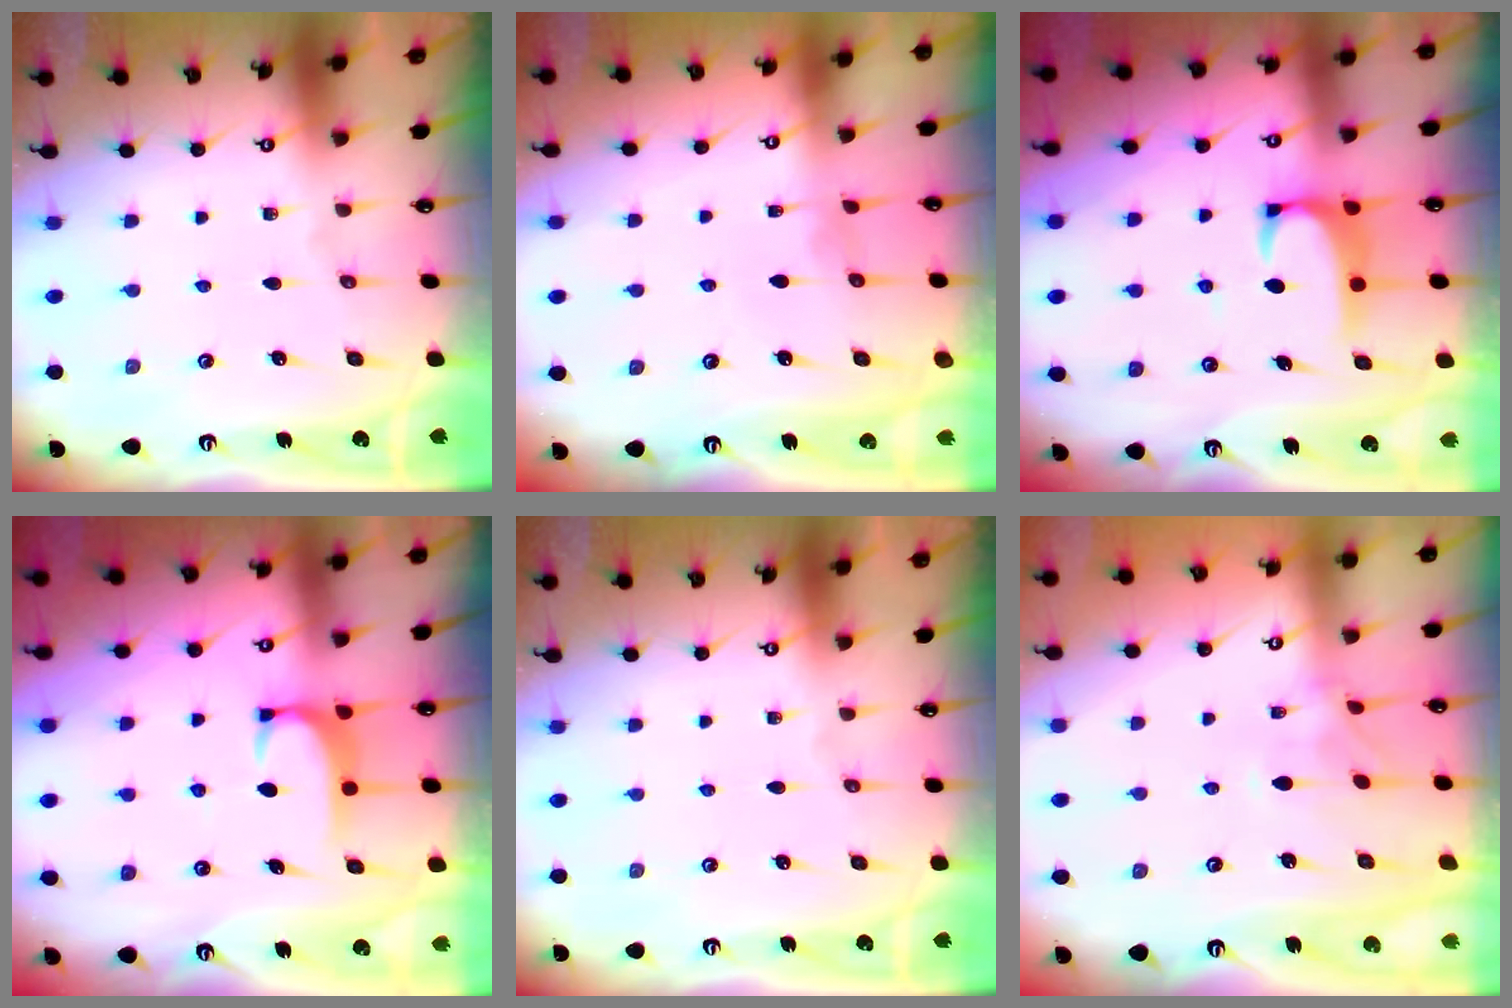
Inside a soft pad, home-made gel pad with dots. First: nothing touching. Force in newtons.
{"total": 1.7, "press": 1.6, "slide": 0.3}
{"total": 2.8, "press": 2.8, "slide": 0.3}
{"total": 1.8, "press": 1.7, "slide": 0.5}
{"total": 0.0}
{"total": 0.9, "press": 0.1, "slide": 0.9}